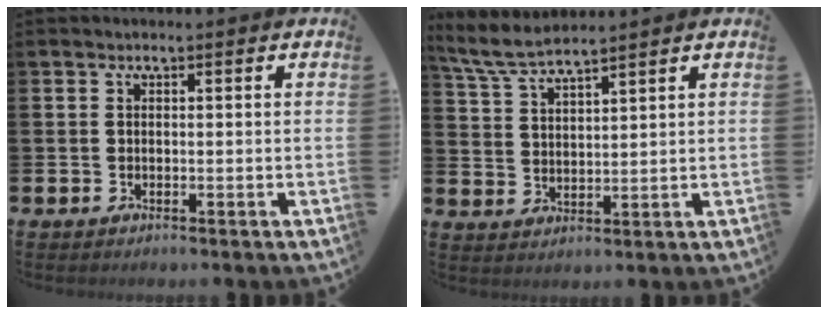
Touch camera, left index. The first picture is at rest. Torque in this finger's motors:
{"motor_torque": [1.72, -0.43, 0.27, 0.21]}